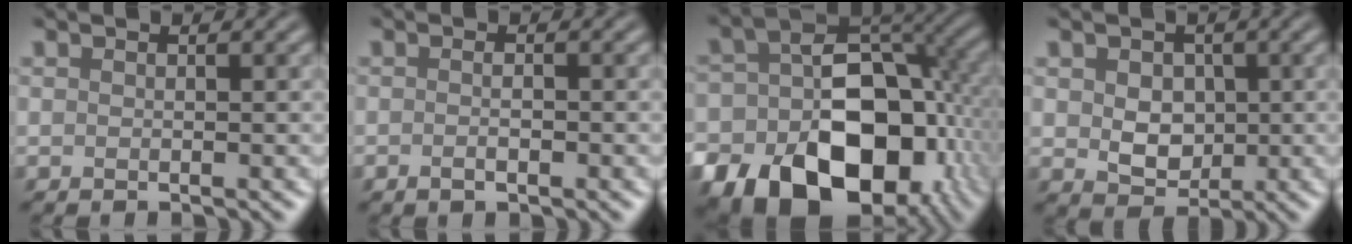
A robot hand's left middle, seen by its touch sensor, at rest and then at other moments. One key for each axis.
{"total": 1.1, "fx": -0.5, "fy": 0.4, "fz": 0.9, "tx": -0.019, "ty": 0.001, "tz": -0.009}
{"total": 18.6, "fx": -6.9, "fy": 12.7, "fz": 11.7, "tx": -0.177, "ty": -0.028, "tz": -0.097}
{"total": 3.9, "fx": 0.4, "fy": 3.0, "fz": 2.5, "tx": -0.048, "ty": -0.001, "tz": 0.008}